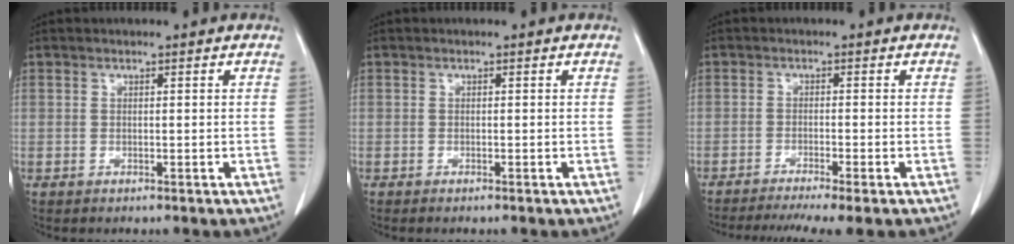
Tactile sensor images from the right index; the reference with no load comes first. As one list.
[{"total": 0.7, "force": [-0.6, 0.0, 0.3], "torque": [-0.007, -0.002, -0.007]}, {"total": 9.2, "force": [-7.5, -0.2, 5.3], "torque": [-0.066, -0.014, -0.110]}]